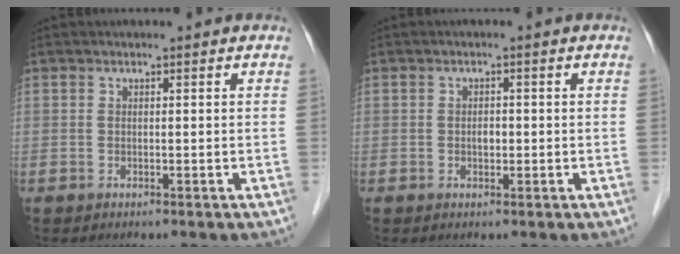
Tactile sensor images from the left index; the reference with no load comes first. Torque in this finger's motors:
{"motor_torque": [0.05, 0.03, 0.00, 0.00]}